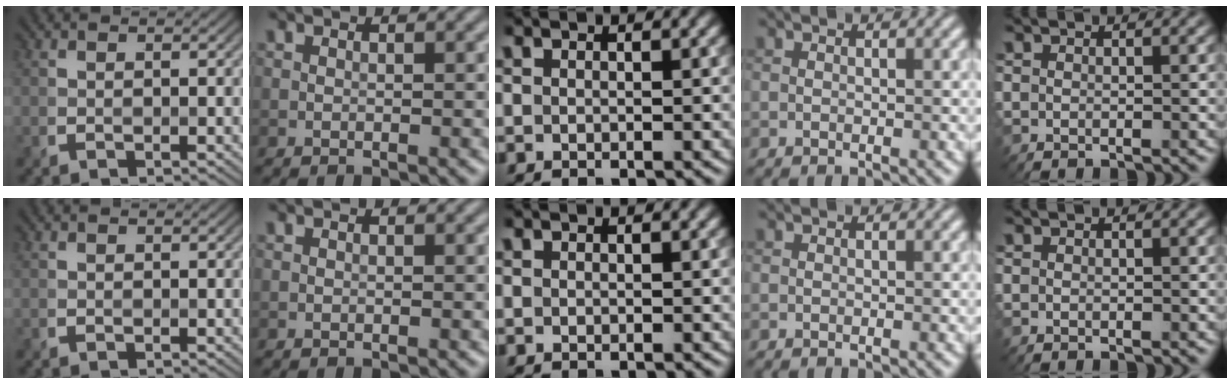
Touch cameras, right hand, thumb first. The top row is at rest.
{}